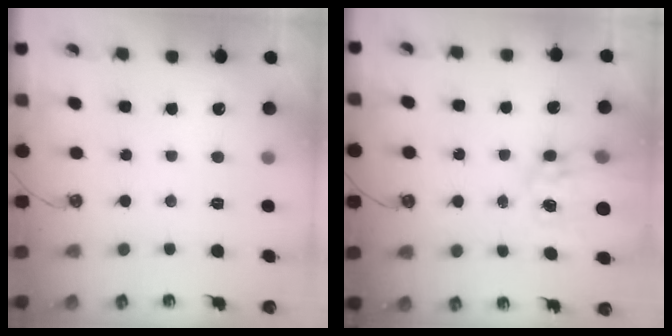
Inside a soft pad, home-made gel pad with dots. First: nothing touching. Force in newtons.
{"total": 13.5, "press": 13.4, "slide": 1.4}